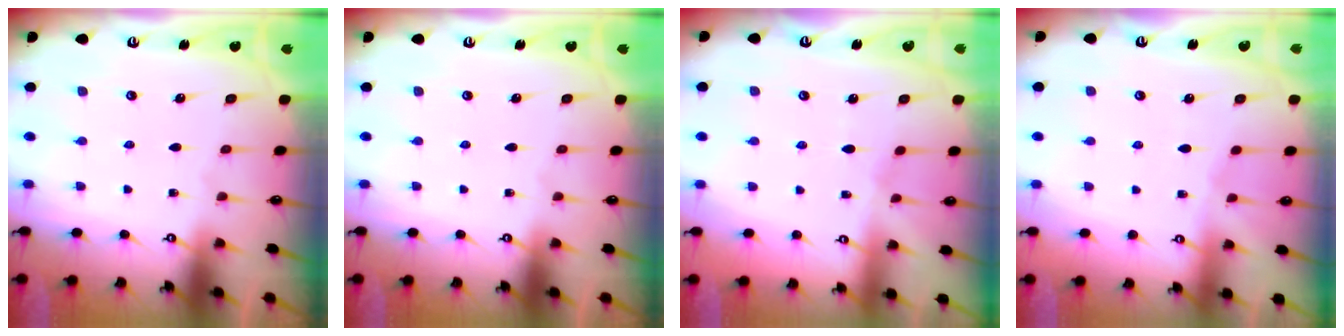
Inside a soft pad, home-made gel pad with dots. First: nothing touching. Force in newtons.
{"total": 0.0}
{"total": 2.5, "press": 2.5, "slide": 0.4}
{"total": 2.4, "press": 2.4, "slide": 0.4}